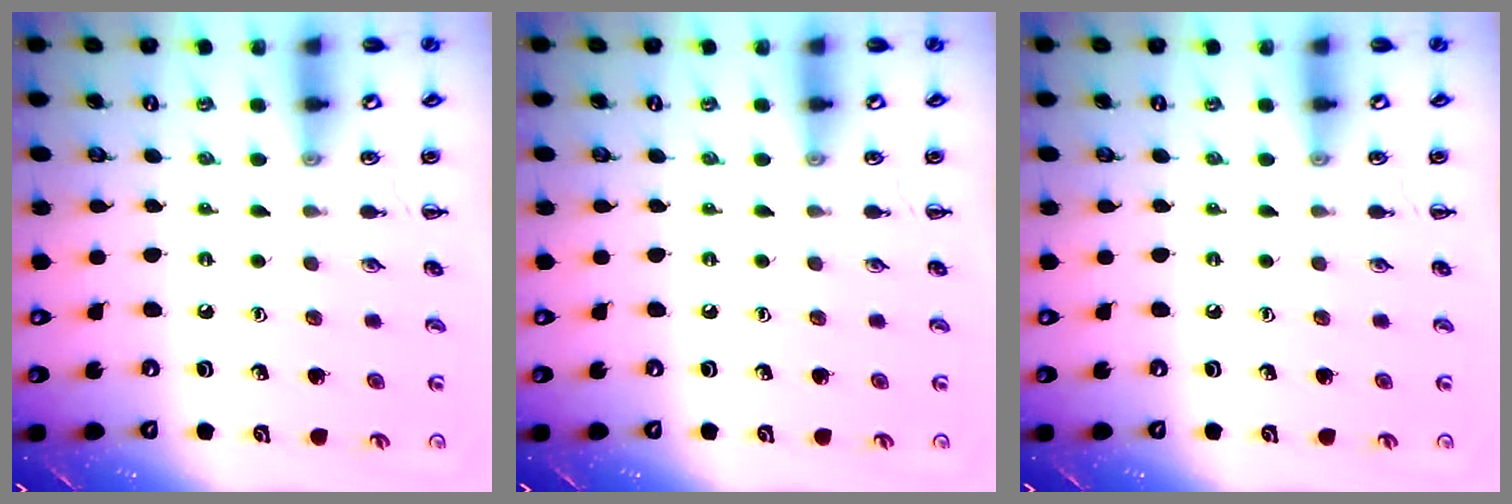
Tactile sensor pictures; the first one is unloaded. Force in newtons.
{"total": 0.0}
{"total": 0.0}